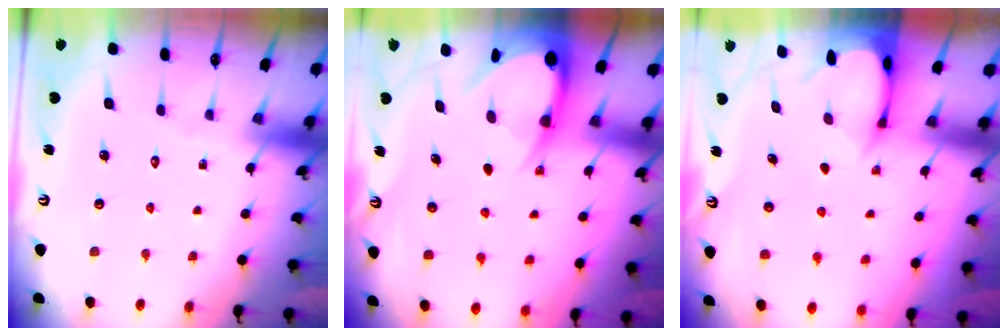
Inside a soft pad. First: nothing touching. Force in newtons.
{"total": 6.9, "press": 6.8, "slide": 0.8}
{"total": 2.4, "press": 2.4, "slide": 0.3}